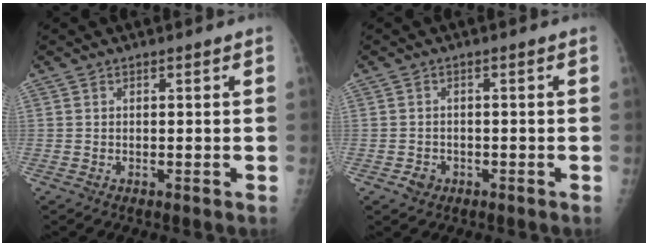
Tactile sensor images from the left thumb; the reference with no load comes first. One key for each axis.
{"total": 2.1, "fx": -1.1, "fy": 1.8, "fz": 0.6, "tx": -0.004, "ty": 0.009, "tz": -0.014}